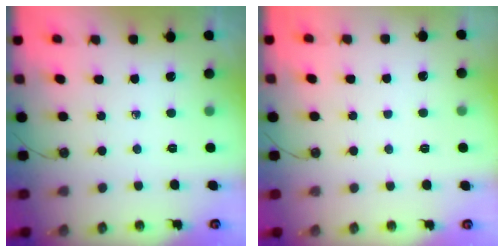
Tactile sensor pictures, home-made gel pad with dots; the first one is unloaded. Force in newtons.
{"total": 1.1, "press": 1.1, "slide": 0.1}